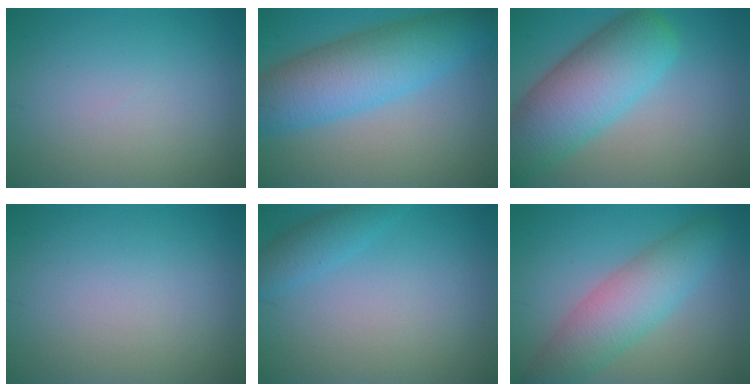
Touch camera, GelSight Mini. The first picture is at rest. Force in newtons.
{"total": 8.4, "press": 8.4, "slide": 0.2}
{"total": 8.9, "press": 8.9, "slide": 0.4}
{"total": 0.0}
{"total": 2.1, "press": 2.1, "slide": 0.2}
{"total": 5.8, "press": 5.8, "slide": 0.2}